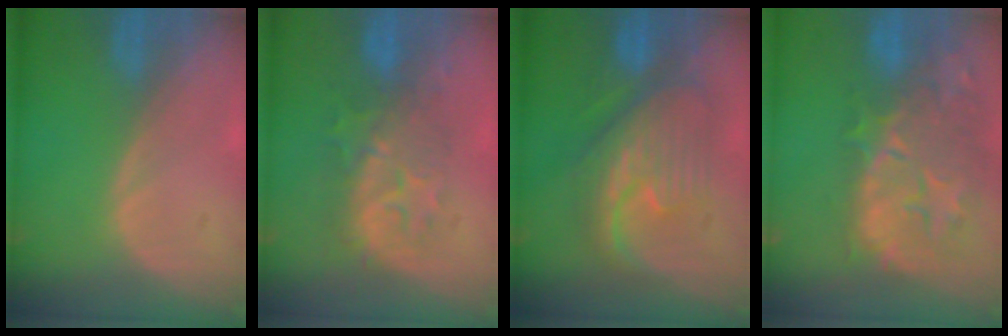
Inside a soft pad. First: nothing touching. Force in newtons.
{"total": 8.0, "press": 7.9, "slide": 1.6}
{"total": 9.4, "press": 9.4, "slide": 0.6}
{"total": 14.7, "press": 11.9, "slide": 8.6}